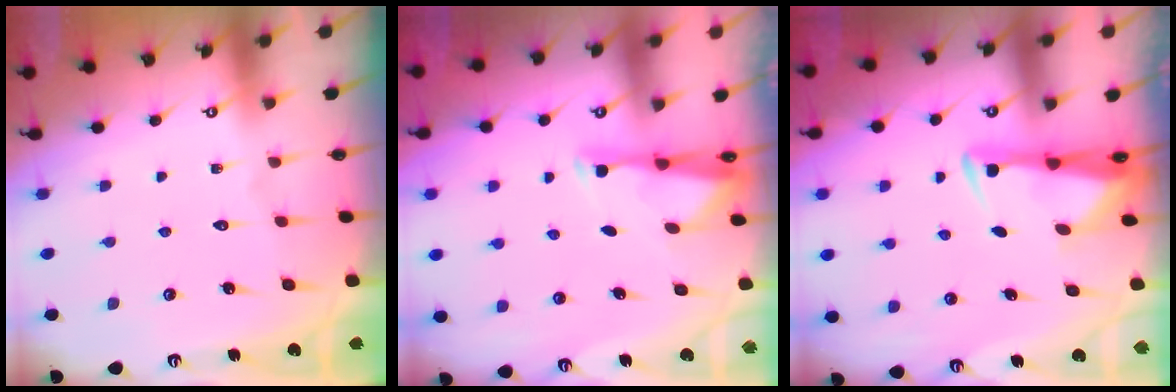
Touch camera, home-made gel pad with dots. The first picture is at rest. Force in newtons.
{"total": 2.9, "press": 2.9, "slide": 0.5}
{"total": 3.0, "press": 2.8, "slide": 0.9}